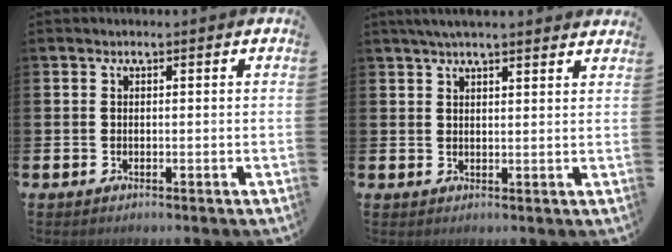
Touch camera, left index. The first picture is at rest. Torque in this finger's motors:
{"motor_torque": [0.99, -1.15, 0.52, 0.10]}